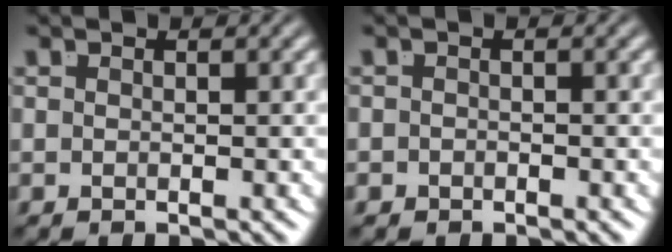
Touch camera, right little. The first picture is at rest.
{"total": 1.0, "force": [-0.9, 0.2, -0.2], "torque": [0.001, -0.014, -0.008]}